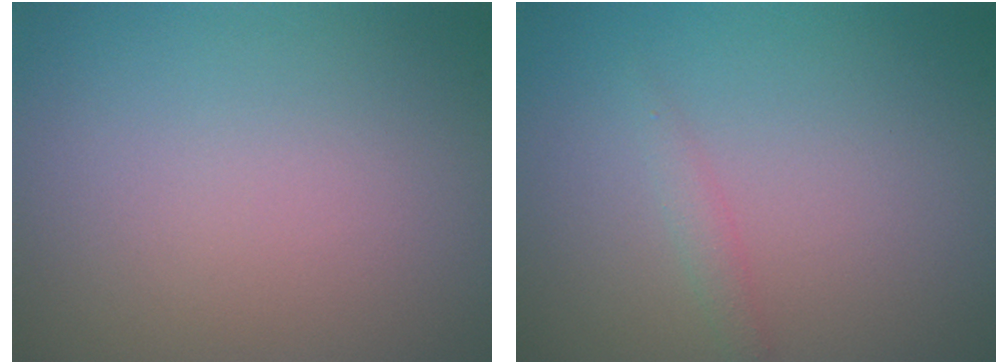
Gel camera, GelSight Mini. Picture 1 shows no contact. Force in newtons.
{"total": 1.0, "press": 1.0, "slide": 0.0}